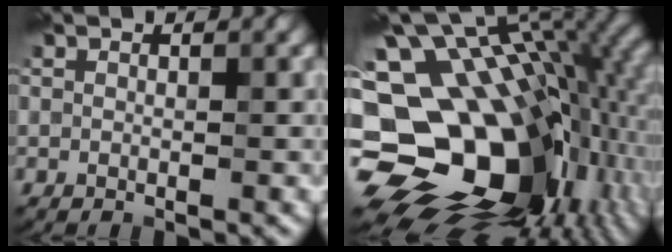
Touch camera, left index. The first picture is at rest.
{"total": 19.2, "force": [-1.3, 12.6, 14.4], "torque": [-0.255, -0.027, 0.010]}